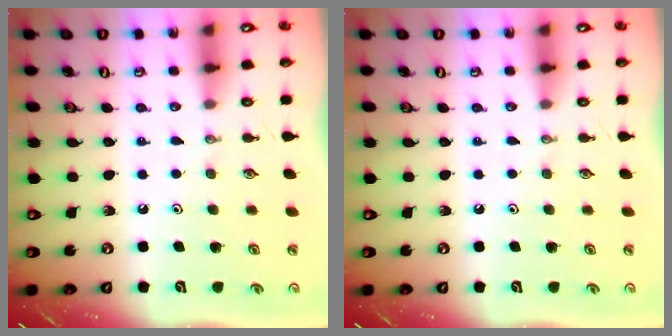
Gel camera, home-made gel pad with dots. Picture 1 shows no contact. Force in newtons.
{"total": 0.0}